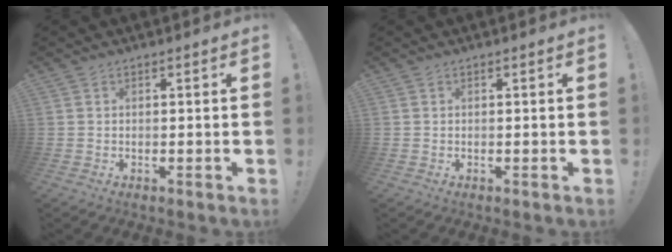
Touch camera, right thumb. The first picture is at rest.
{"total": 0.0}